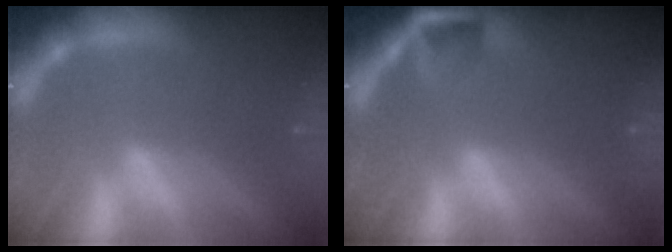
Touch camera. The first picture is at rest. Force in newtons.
{"total": 2.9}